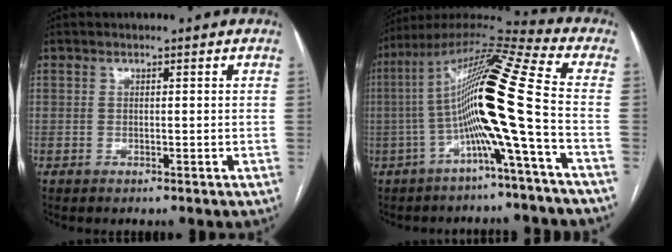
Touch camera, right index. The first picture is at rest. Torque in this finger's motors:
{"motor_torque": [2.14, 0.00, 0.89, 0.21]}